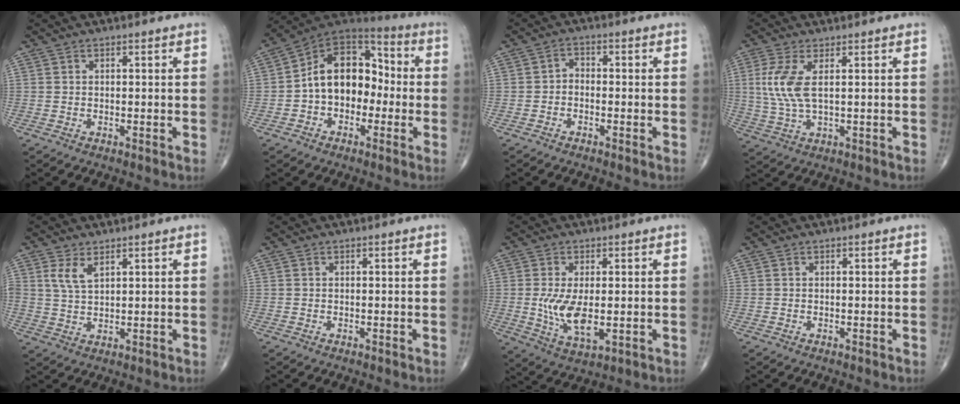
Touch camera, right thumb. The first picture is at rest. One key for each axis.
{"total": 15.0, "fx": -1.5, "fy": 10.5, "fz": 10.6, "tx": -0.134, "ty": 0.052, "tz": -0.040}
{"total": 2.1, "fx": -0.9, "fy": 1.4, "fz": 1.2, "tx": -0.010, "ty": 0.016, "tz": -0.025}
{"total": 7.2, "fx": 1.4, "fy": 2.5, "fz": 6.6, "tx": -0.169, "ty": -0.005, "tz": 0.034}
{"total": 4.0, "fx": 2.0, "fy": 1.9, "fz": 2.9, "tx": -0.057, "ty": -0.006, "tz": 0.045}
{"total": 0.0}
{"total": 8.9, "fx": -0.6, "fy": 4.0, "fz": 7.9, "tx": -0.152, "ty": -0.020, "tz": -0.001}
{"total": 0.0}